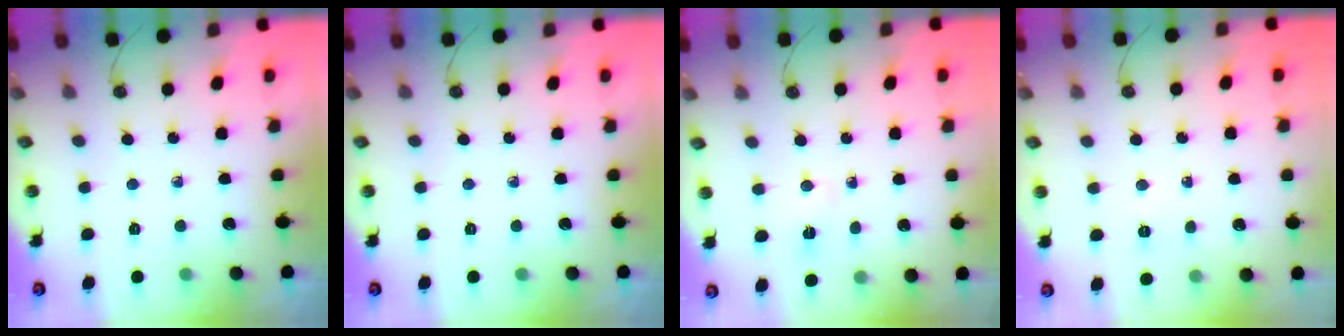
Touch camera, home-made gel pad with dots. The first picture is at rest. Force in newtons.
{"total": 0.0}
{"total": 2.5, "press": 2.4, "slide": 0.4}
{"total": 2.8, "press": 2.6, "slide": 0.9}